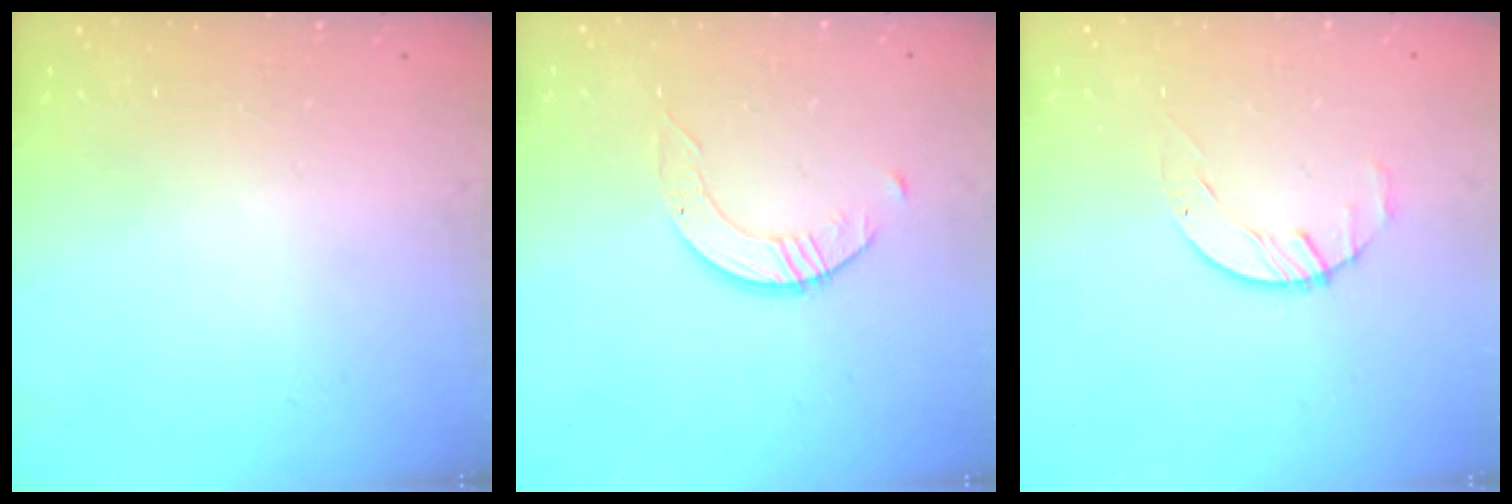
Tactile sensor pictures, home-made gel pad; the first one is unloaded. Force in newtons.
{"total": 2.4, "press": 2.4, "slide": 0.3}
{"total": 1.7, "press": 1.7, "slide": 0.3}